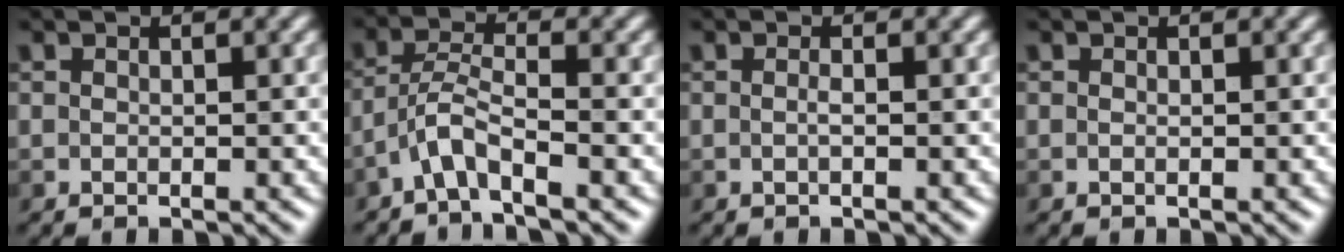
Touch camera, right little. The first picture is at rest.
{"total": 2.8, "force": [-2.2, 0.0, 1.8], "torque": [-0.045, 0.011, -0.048]}
{"total": 0.6, "force": [0.1, 0.1, 0.6], "torque": [-0.007, -0.001, -0.008]}
{"total": 0.0}